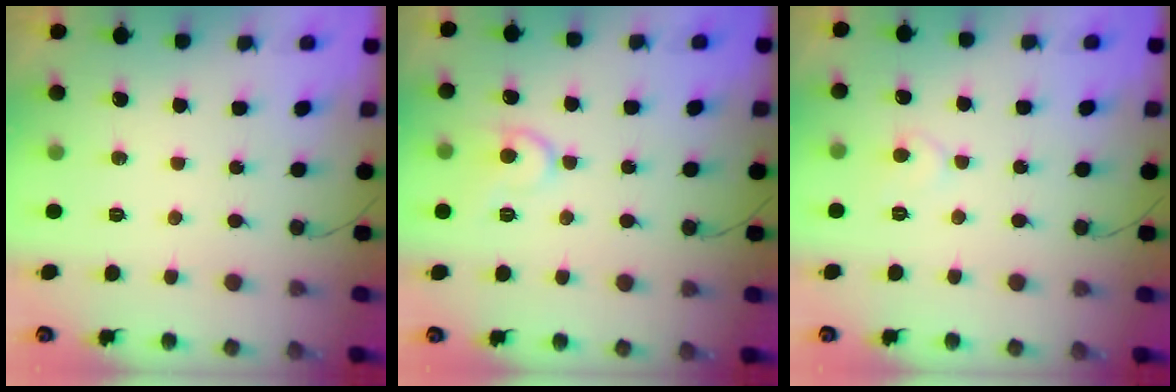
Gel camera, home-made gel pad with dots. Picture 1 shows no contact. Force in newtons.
{"total": 10.1, "press": 10.1, "slide": 1.0}
{"total": 5.1, "press": 5.1, "slide": 0.5}